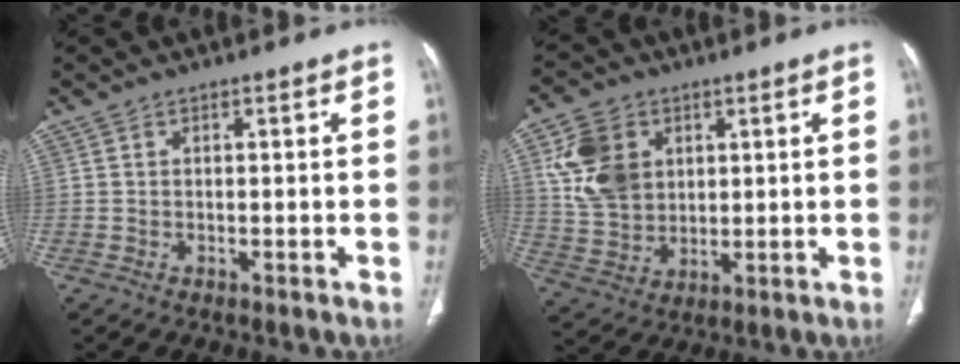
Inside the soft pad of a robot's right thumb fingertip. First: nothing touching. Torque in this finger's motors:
{"motor_torque": [0.59, 2.17, 0.74, 0.92, 0.10]}